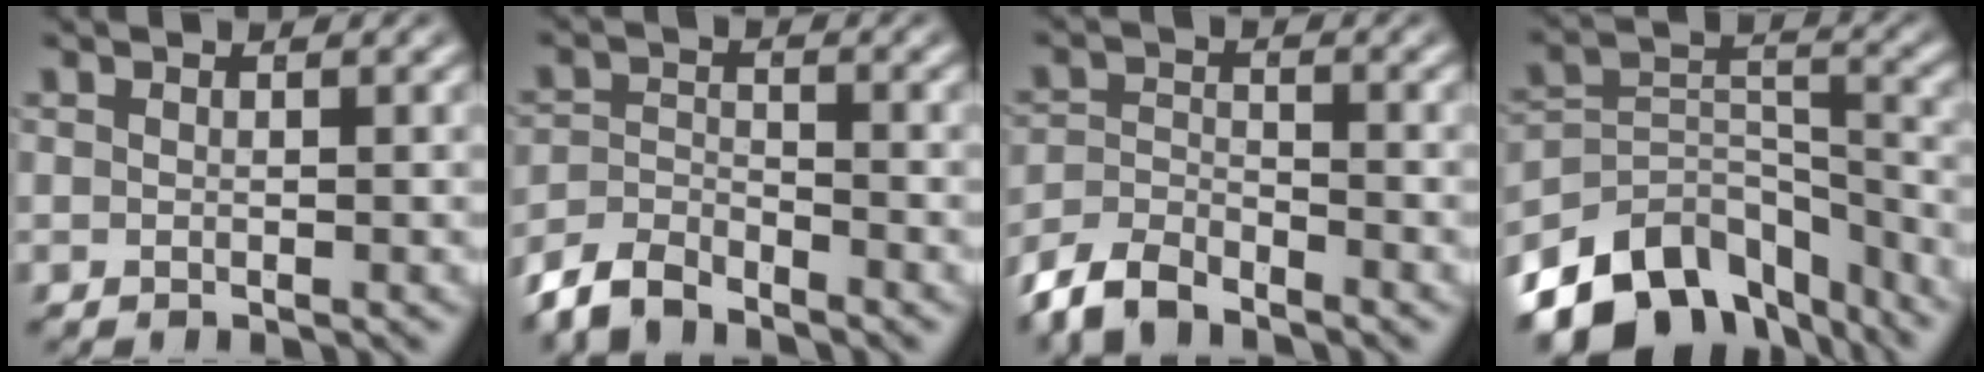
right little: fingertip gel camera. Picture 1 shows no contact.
{"total": 4.4, "force": [-3.7, 1.9, 1.5], "torque": [-0.027, -0.009, -0.065]}
{"total": 4.8, "force": [-3.8, 2.4, 1.7], "torque": [-0.032, -0.010, -0.067]}
{"total": 12.3, "force": [-7.4, 7.4, 6.4], "torque": [-0.109, -0.051, -0.101]}